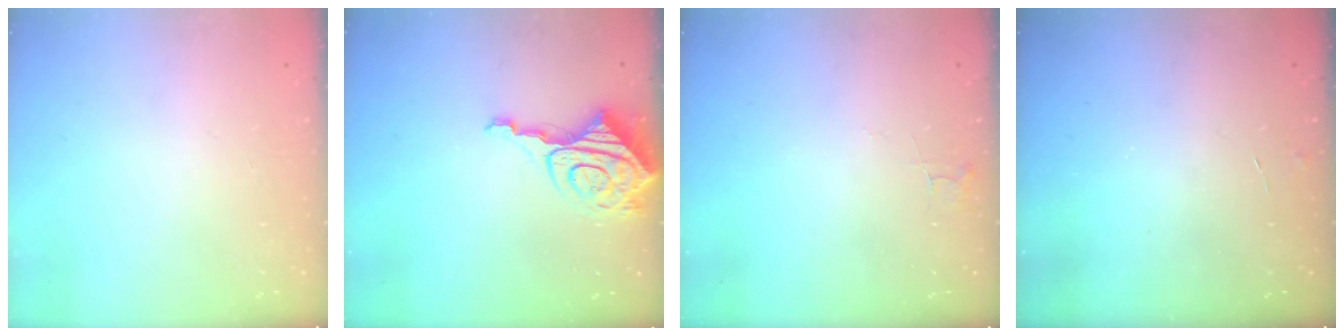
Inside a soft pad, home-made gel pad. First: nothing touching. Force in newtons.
{"total": 11.3, "press": 11.3, "slide": 1.1}
{"total": 3.5, "press": 3.5, "slide": 0.3}
{"total": 2.9, "press": 2.9, "slide": 0.3}